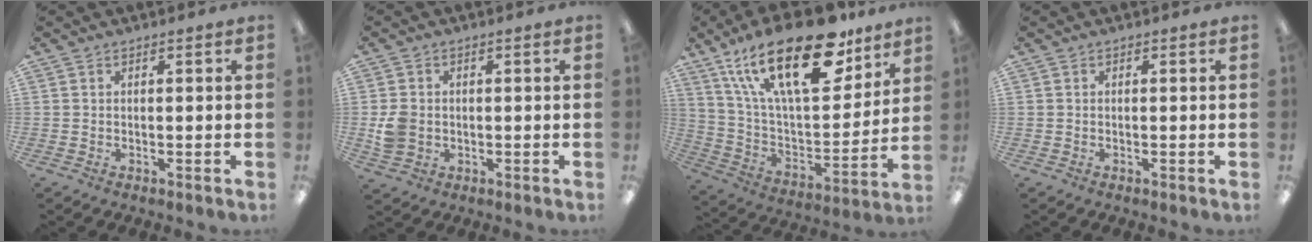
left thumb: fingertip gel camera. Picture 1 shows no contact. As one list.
[{"total": 5.0, "force": [-0.4, 4.3, 2.5], "torque": [-0.043, 0.006, -0.005]}, {"total": 28.5, "force": [16.8, 12.0, 19.7], "torque": [-0.353, -0.095, 0.287]}, {"total": 0.0}]